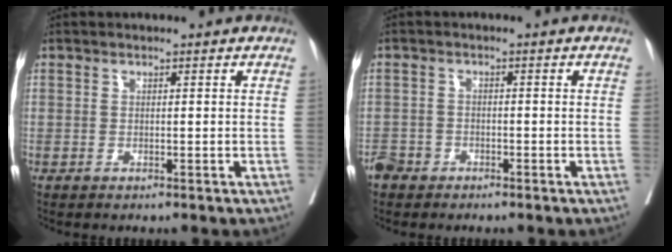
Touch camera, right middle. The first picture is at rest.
{"total": 2.5, "force": [-2.2, 1.1, 0.4], "torque": [-0.014, 0.004, -0.042]}